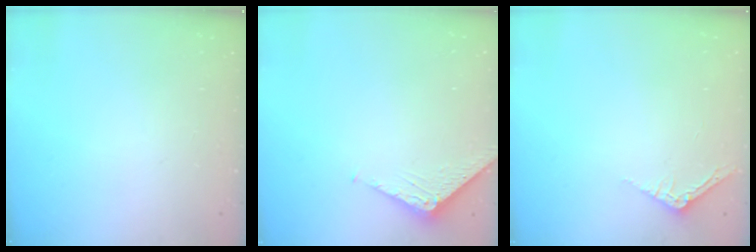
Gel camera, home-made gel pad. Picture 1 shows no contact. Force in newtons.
{"total": 3.5, "press": 3.5, "slide": 0.3}
{"total": 2.5, "press": 2.5, "slide": 0.2}